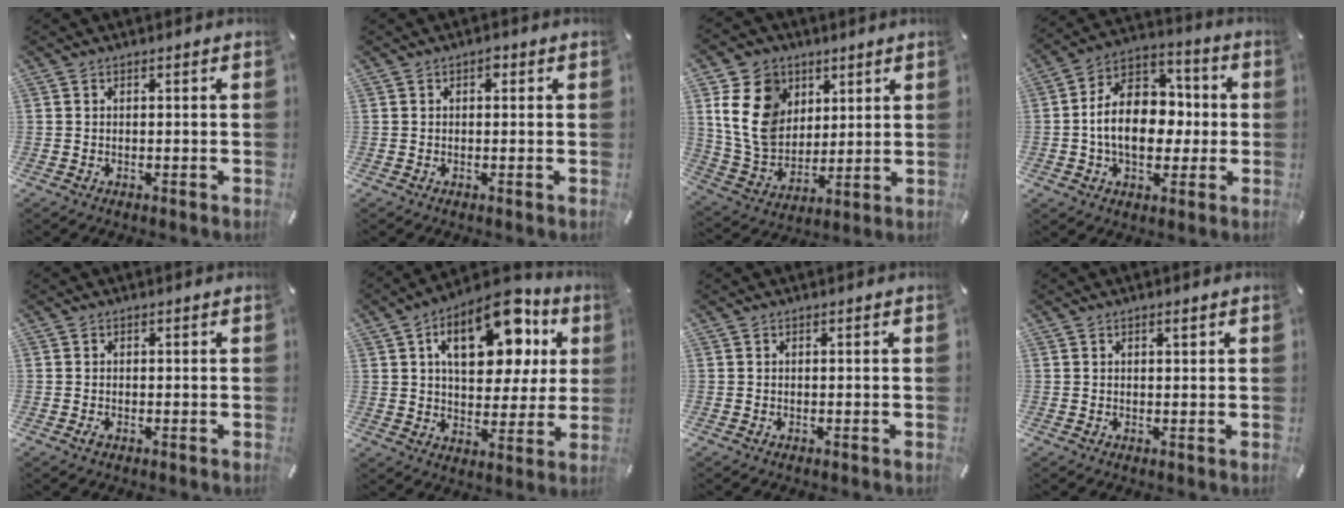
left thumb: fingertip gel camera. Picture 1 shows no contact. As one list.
[{"total": 1.2, "force": [0.3, 0.9, 0.8], "torque": [-0.008, 0.004, 0.002]}, {"total": 14.7, "force": [4.9, 11.9, 7.0], "torque": [-0.156, -0.010, 0.096]}, {"total": 14.8, "force": [-1.5, 11.0, 9.8], "torque": [-0.176, 0.015, -0.027]}, {"total": 0.7, "force": [-0.3, 0.4, 0.5], "torque": [-0.009, -0.002, -0.006]}, {"total": 19.3, "force": [8.6, 10.9, 13.3], "torque": [-0.198, -0.030, 0.144]}, {"total": 0.0}, {"total": 1.0, "force": [0.6, 0.3, 0.7], "torque": [-0.014, 0.001, 0.010]}]